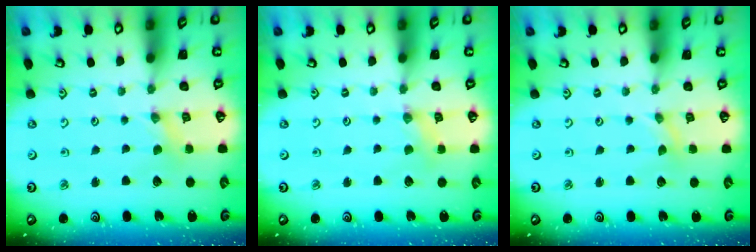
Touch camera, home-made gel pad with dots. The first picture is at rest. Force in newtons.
{"total": 2.8, "press": 2.7, "slide": 0.4}
{"total": 0.0}